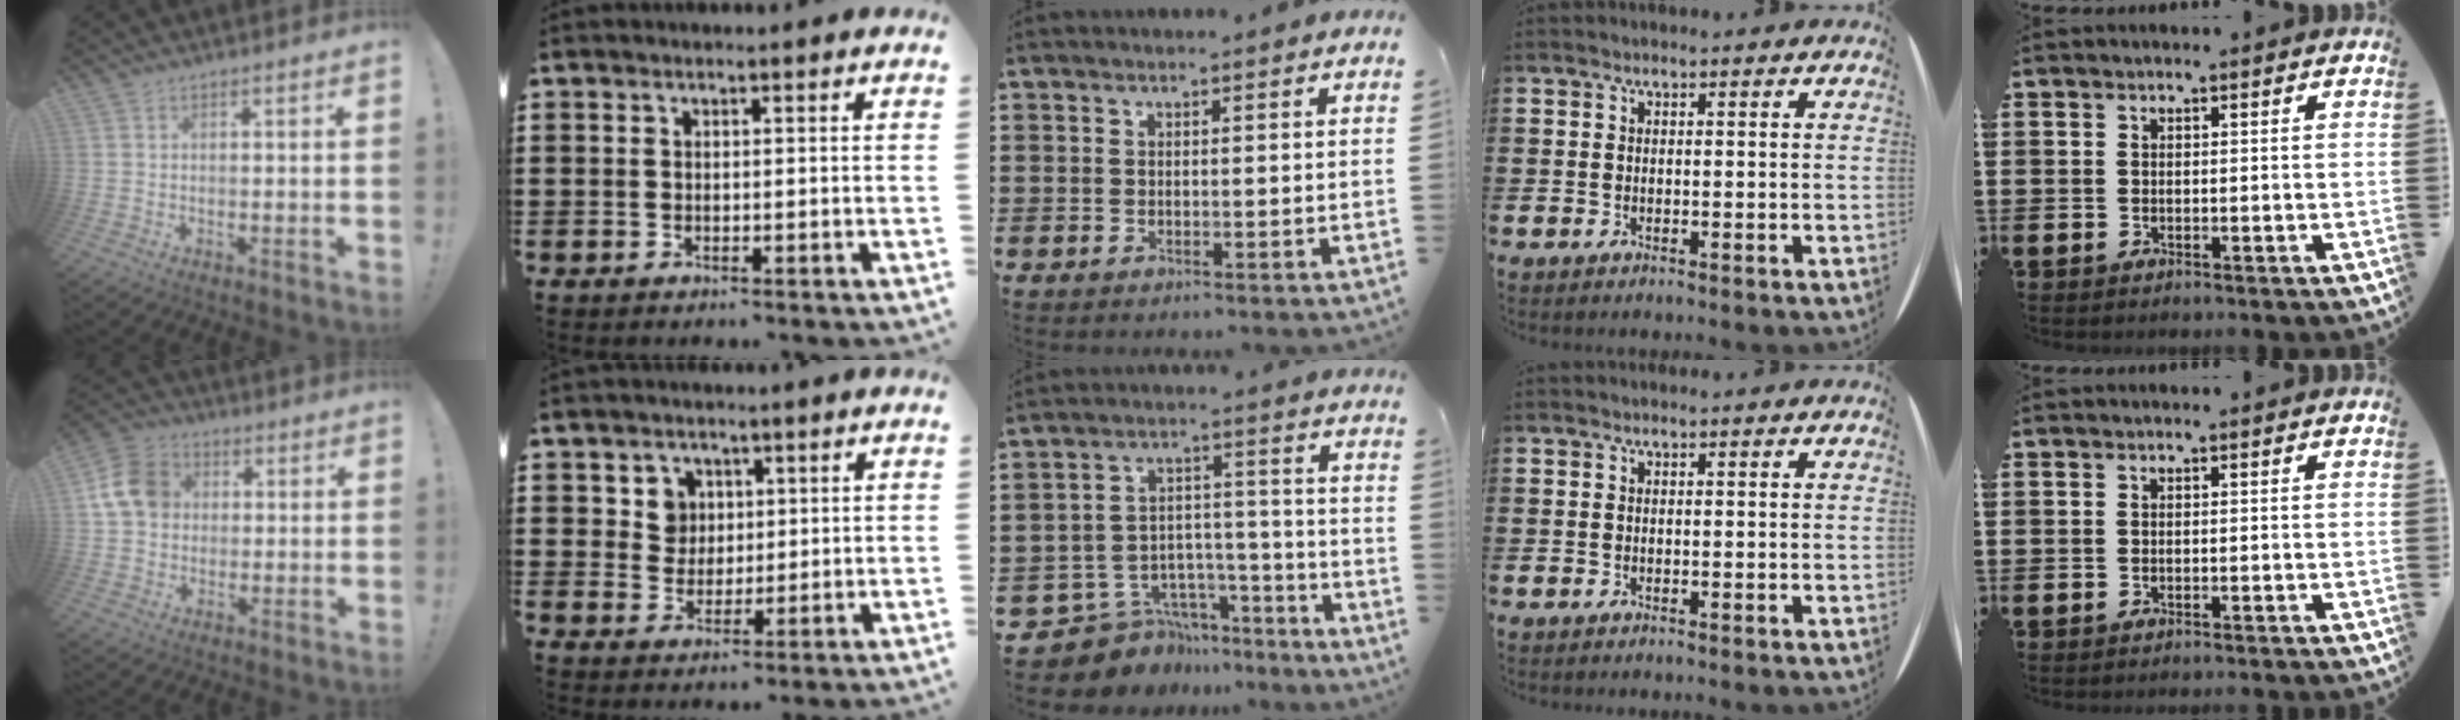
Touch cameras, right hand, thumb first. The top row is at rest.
{"thumb": {"total": 11.8, "force": [1.9, 9.9, 6.2], "torque": [-0.104, 0.012, 0.041]}, "index": {"total": 4.1, "force": [1.7, 3.6, 0.9], "torque": [-0.028, 0.009, 0.030]}, "middle": {"total": 8.2, "force": [-6.9, 4.3, 1.0], "torque": [-0.029, 0.013, -0.129]}}